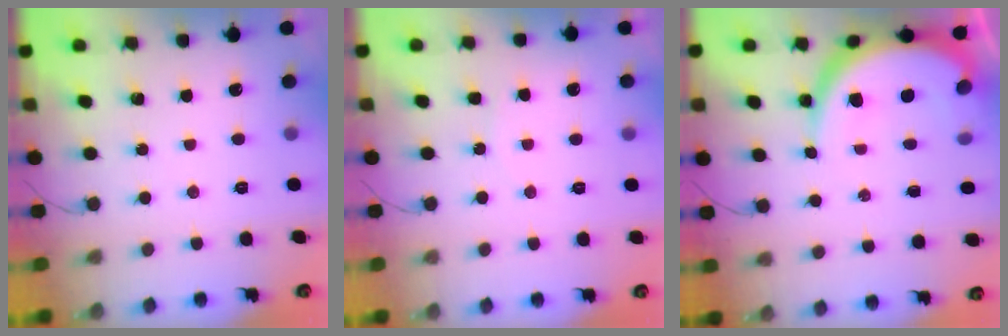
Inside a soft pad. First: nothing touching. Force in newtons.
{"total": 3.3, "press": 3.3, "slide": 0.3}
{"total": 9.7, "press": 9.7, "slide": 0.7}